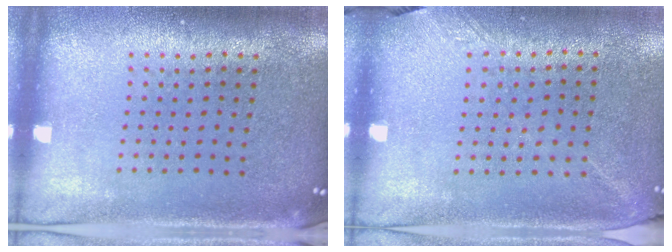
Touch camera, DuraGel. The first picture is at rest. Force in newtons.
{"total": 1.2, "press": 0.9, "slide": 0.8}